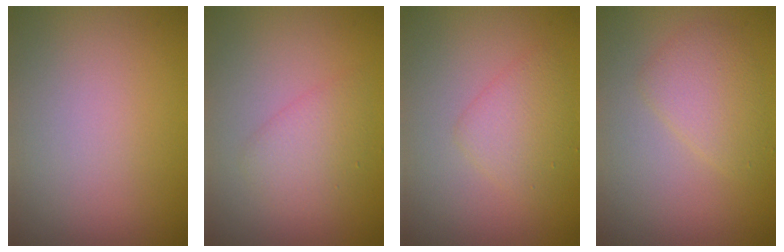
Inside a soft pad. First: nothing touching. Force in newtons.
{"total": 2.4, "press": 2.4, "slide": 0.2}
{"total": 2.6, "press": 2.6, "slide": 0.1}
{"total": 2.7, "press": 2.7, "slide": 0.2}